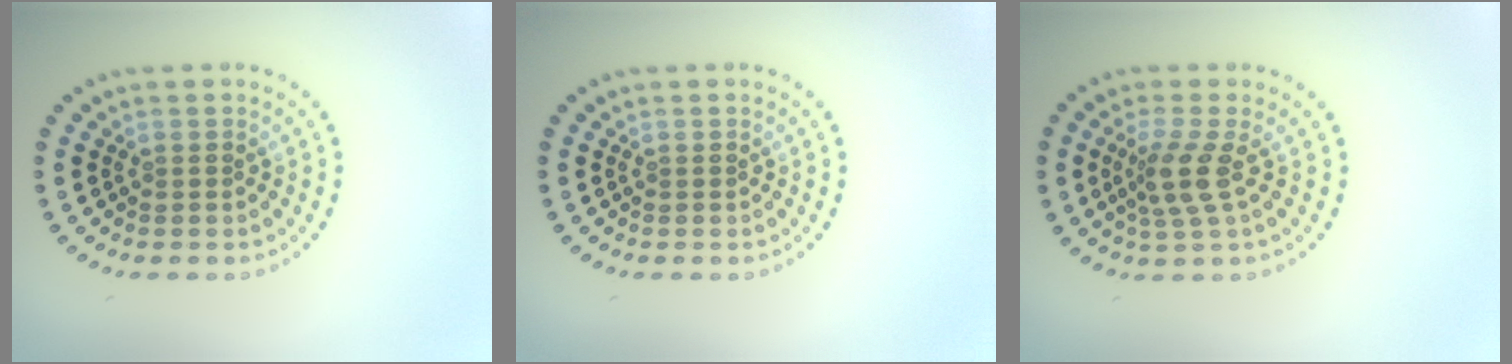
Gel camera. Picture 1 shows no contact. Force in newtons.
{"total": 0.0}
{"total": 3.0, "press": 2.2, "slide": 1.9}